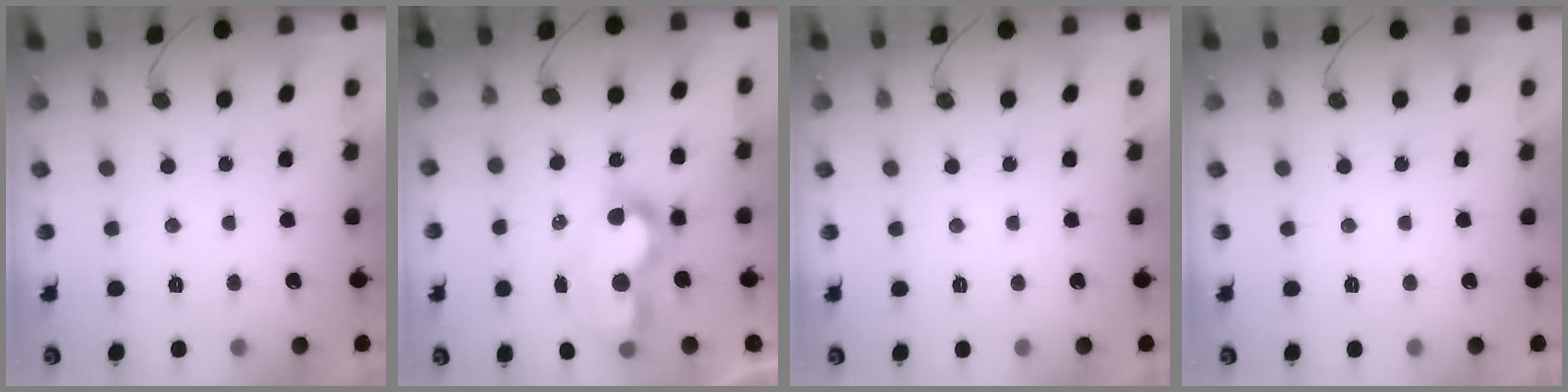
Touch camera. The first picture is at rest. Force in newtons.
{"total": 10.7, "press": 10.7, "slide": 1.1}
{"total": 1.9, "press": 1.9, "slide": 0.1}
{"total": 1.8, "press": 1.8, "slide": 0.1}